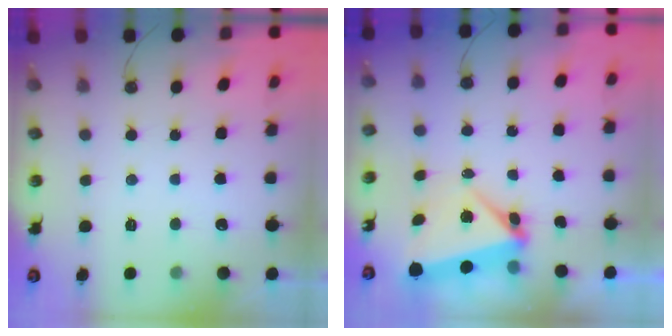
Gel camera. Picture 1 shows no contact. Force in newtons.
{"total": 5.6, "press": 4.9, "slide": 2.6}